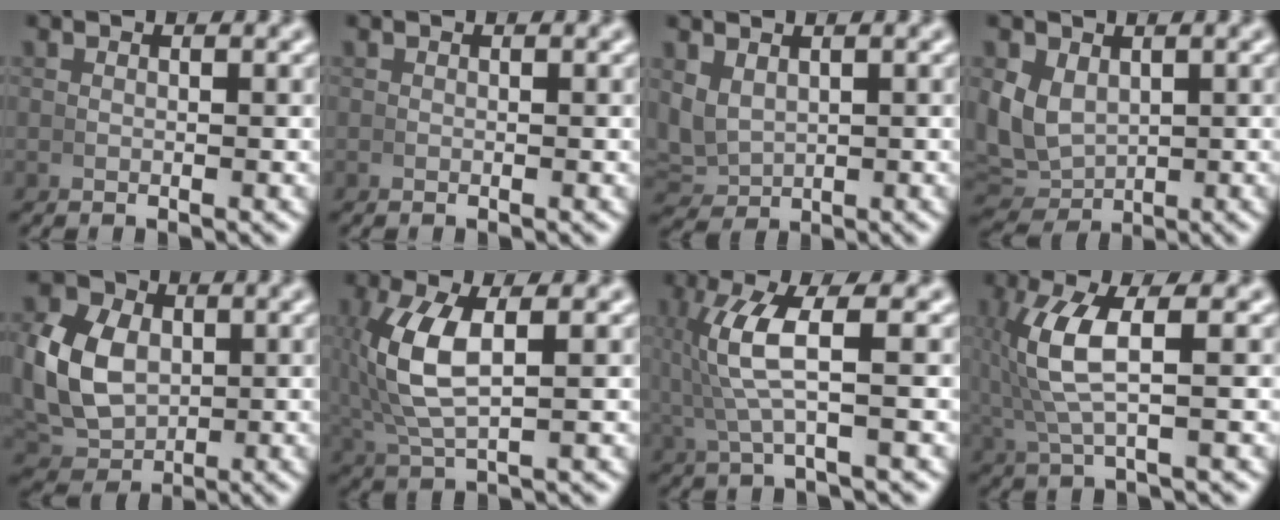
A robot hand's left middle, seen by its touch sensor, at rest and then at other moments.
{"total": 0.0}
{"total": 4.0, "force": [0.9, 3.3, 2.1], "torque": [-0.073, -0.022, 0.035]}
{"total": 6.9, "force": [0.0, 5.9, 3.5], "torque": [-0.110, -0.043, 0.024]}
{"total": 8.1, "force": [0.2, 6.4, 5.0], "torque": [-0.121, -0.024, 0.018]}
{"total": 5.5, "force": [0.9, 2.2, 4.9], "torque": [-0.120, -0.001, 0.027]}
{"total": 5.3, "force": [0.7, 1.1, 5.1], "torque": [-0.107, 0.012, 0.012]}
{"total": 5.6, "force": [0.8, 1.6, 5.3], "torque": [-0.117, 0.007, 0.020]}